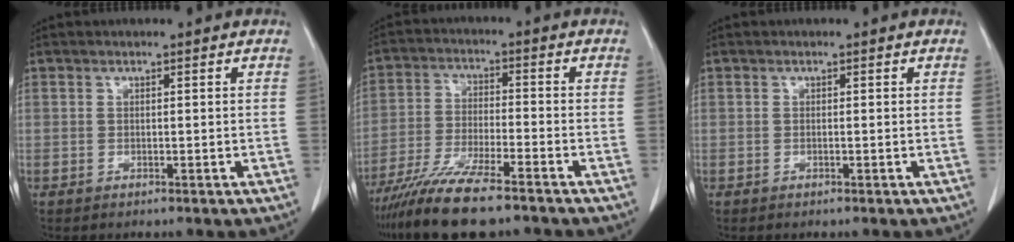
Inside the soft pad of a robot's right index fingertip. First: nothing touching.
{"total": 11.9, "force": [-9.5, 1.3, 7.2], "torque": [-0.133, -0.032, -0.165]}
{"total": 0.0}